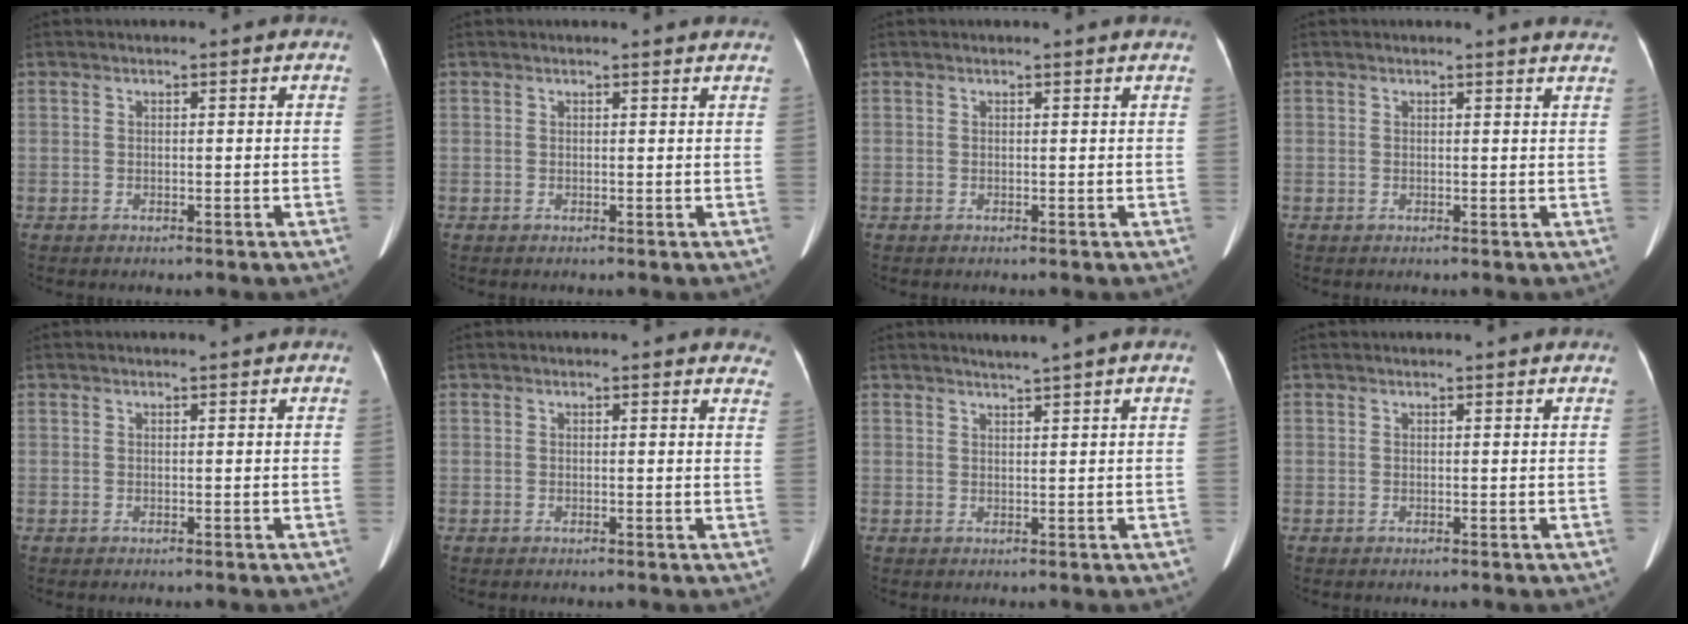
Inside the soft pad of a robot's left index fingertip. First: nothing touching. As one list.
[{"total": 2.4, "force": [2.3, 0.0, 0.4], "torque": [-0.009, 0.000, 0.017]}, {"total": 1.4, "force": [1.4, -0.2, 0.3], "torque": [-0.014, 0.000, 0.011]}, {"total": 4.2, "force": [4.1, 0.2, 0.9], "torque": [-0.011, -0.009, 0.021]}, {"total": 0.5, "force": [0.5, 0.0, 0.2], "torque": [-0.006, 0.002, 0.009]}, {"total": 6.2, "force": [5.8, 1.7, 1.1], "torque": [0.018, -0.015, 0.028]}, {"total": 2.1, "force": [1.7, -0.9, 0.9], "torque": [-0.015, -0.001, 0.033]}, {"total": 1.9, "force": [1.8, -0.1, 0.5], "torque": [-0.014, 0.012, 0.022]}]